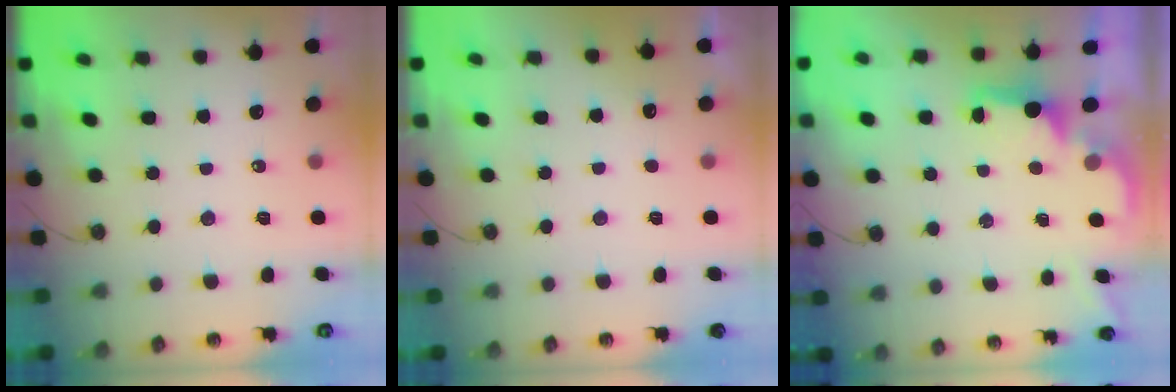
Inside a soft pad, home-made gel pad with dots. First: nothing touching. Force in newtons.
{"total": 3.7, "press": 3.6, "slide": 1.0}
{"total": 2.1, "press": 2.0, "slide": 0.8}